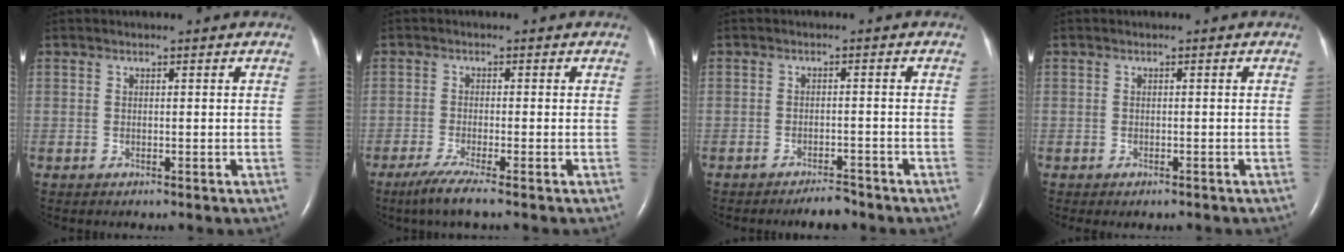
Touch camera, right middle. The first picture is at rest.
{"total": 4.3, "force": [-2.9, -0.3, 3.1], "torque": [-0.064, -0.014, -0.058]}
{"total": 2.8, "force": [-2.6, 0.5, 1.0], "torque": [-0.019, -0.003, -0.039]}
{"total": 0.9, "force": [-0.8, -0.2, 0.5], "torque": [-0.009, -0.003, -0.009]}